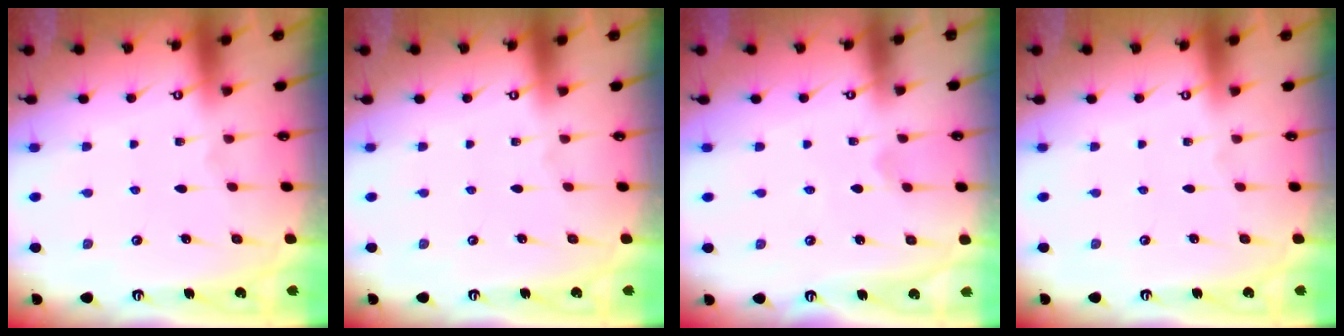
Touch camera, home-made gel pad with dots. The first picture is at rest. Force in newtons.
{"total": 0.0}
{"total": 1.0, "press": 1.0, "slide": 0.3}
{"total": 0.0}